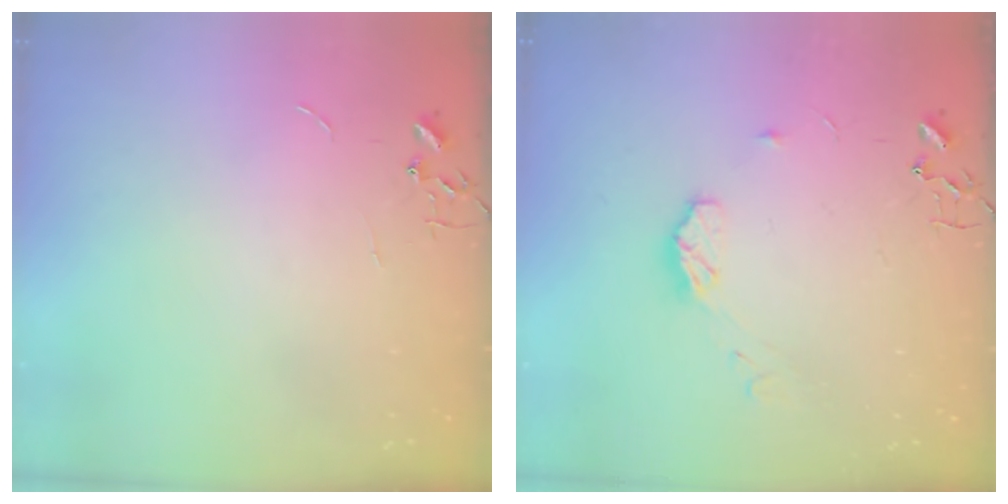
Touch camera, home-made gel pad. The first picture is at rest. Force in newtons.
{"total": 7.4, "press": 7.4, "slide": 0.6}